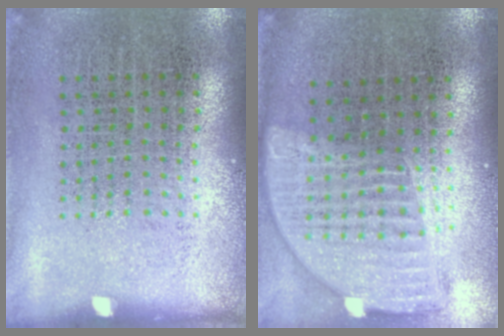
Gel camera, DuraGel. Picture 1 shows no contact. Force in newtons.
{"total": 2.0, "press": 1.6, "slide": 1.2}